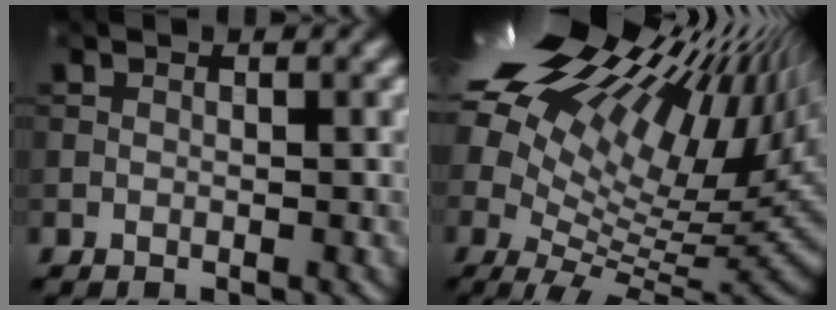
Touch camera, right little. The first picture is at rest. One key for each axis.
{"total": 21.0, "fx": 9.0, "fy": 8.8, "fz": 16.8, "tx": -0.280, "ty": 0.053, "tz": 0.178}